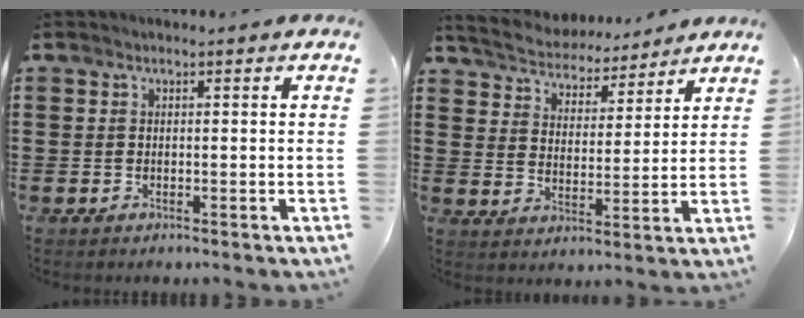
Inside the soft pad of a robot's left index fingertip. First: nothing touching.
{"total": 4.8, "force": [4.8, 0.5, 0.1], "torque": [-0.031, -0.033, 0.079]}